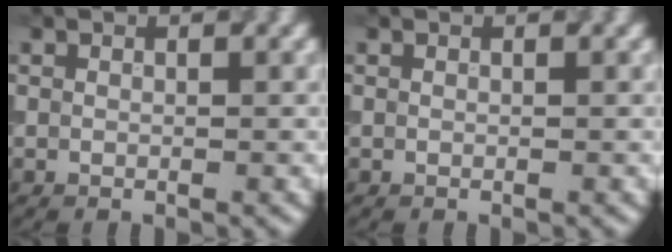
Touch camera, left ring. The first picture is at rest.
{"total": 0.0}